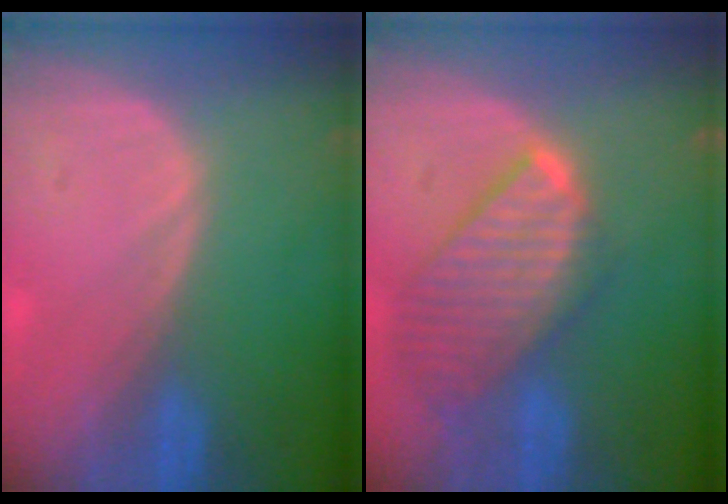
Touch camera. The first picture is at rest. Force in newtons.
{"total": 9.8, "press": 8.4, "slide": 5.0}